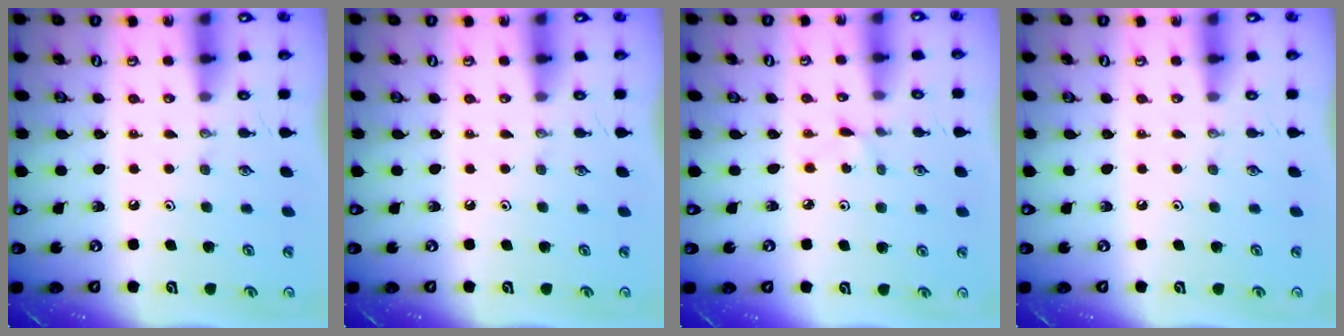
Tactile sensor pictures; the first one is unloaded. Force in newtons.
{"total": 0.0}
{"total": 1.0, "press": 1.0, "slide": 0.1}
{"total": 0.0}